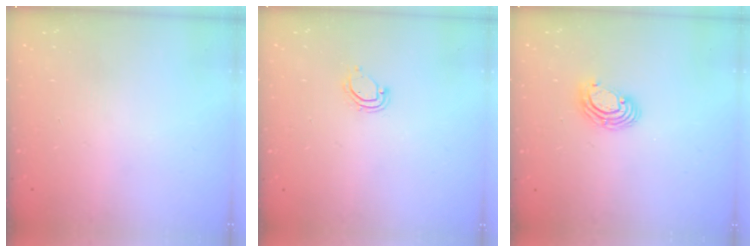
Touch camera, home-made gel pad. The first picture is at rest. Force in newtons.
{"total": 4.3, "press": 4.3, "slide": 0.3}
{"total": 5.3, "press": 5.3, "slide": 0.4}